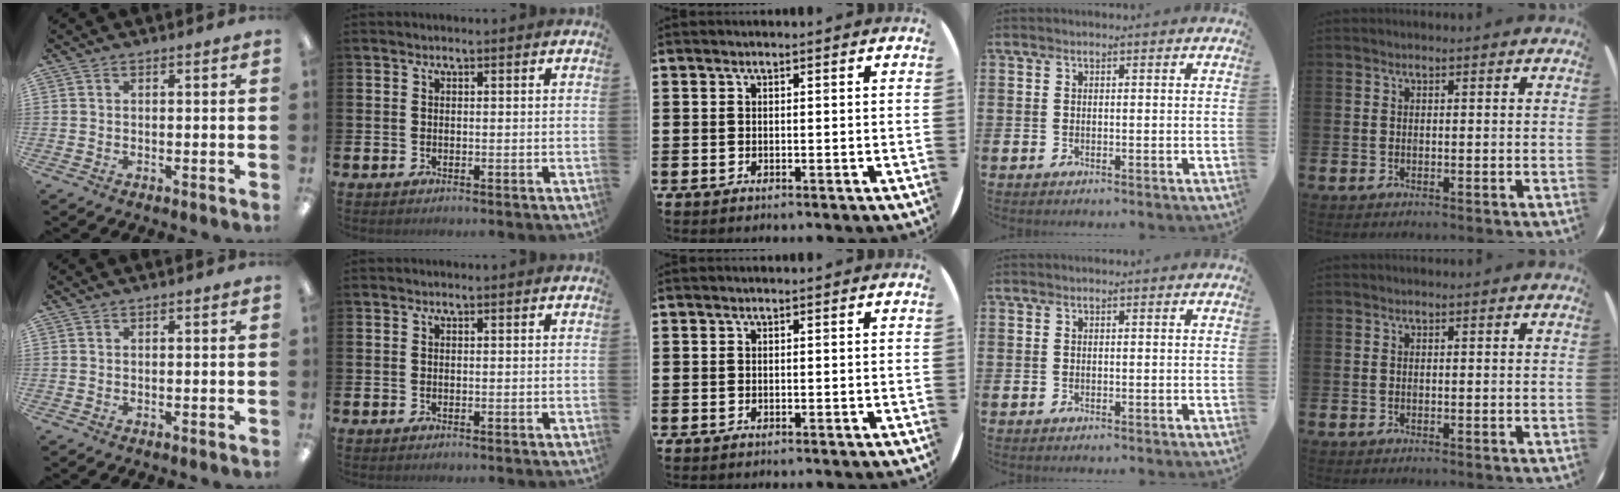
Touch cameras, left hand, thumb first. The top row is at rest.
{}